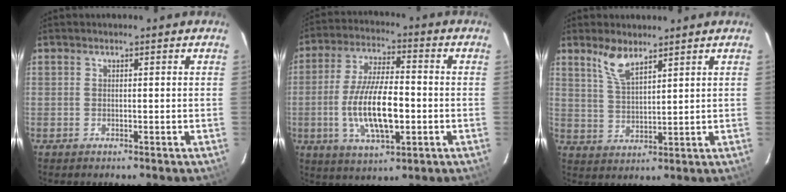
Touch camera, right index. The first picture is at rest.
{"total": 14.1, "force": [-2.9, 4.9, 12.9], "torque": [-0.257, -0.008, -0.047]}
{"total": 5.8, "force": [4.2, 1.8, 3.5], "torque": [-0.069, 0.001, 0.090]}